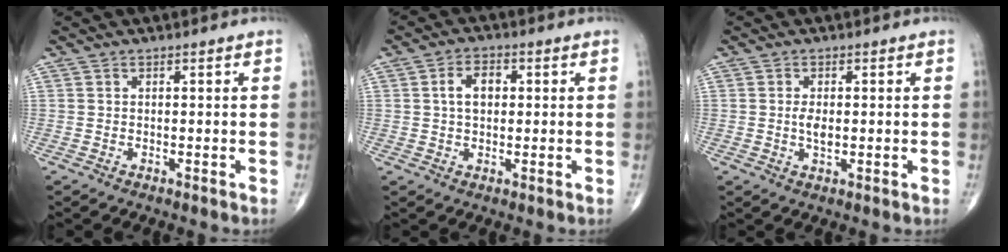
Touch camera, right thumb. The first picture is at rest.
{"total": 5.1, "force": [0.9, 3.4, 3.8], "torque": [-0.060, 0.010, 0.012]}
{"total": 2.8, "force": [0.0, 1.3, 2.5], "torque": [-0.047, -0.004, -0.002]}